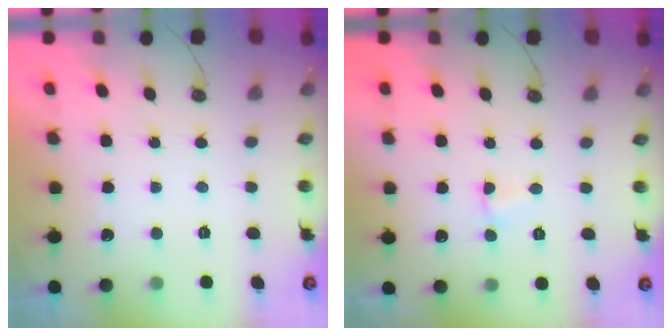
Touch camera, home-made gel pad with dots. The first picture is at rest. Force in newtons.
{"total": 1.1, "press": 1.0, "slide": 0.3}